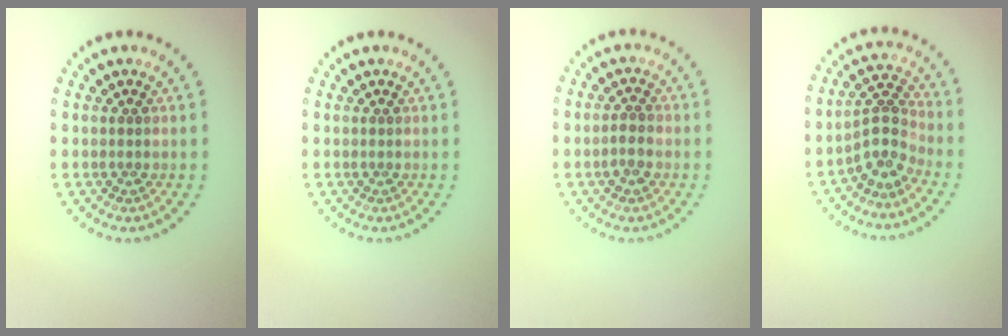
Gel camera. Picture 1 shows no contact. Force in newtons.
{"total": 0.0}
{"total": 1.3, "press": 1.3, "slide": 0.3}
{"total": 3.1, "press": 2.4, "slide": 2.0}